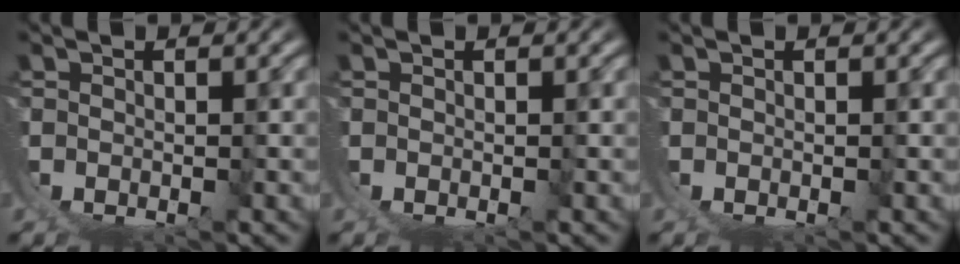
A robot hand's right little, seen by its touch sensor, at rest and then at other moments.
{"total": 0.0}
{"total": 0.0}